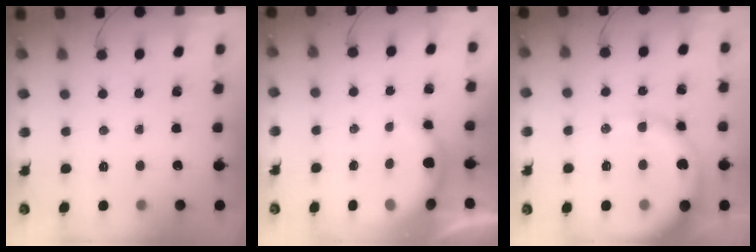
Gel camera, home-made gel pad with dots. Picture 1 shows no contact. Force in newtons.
{"total": 6.7, "press": 6.6, "slide": 1.1}
{"total": 12.5, "press": 12.0, "slide": 3.3}